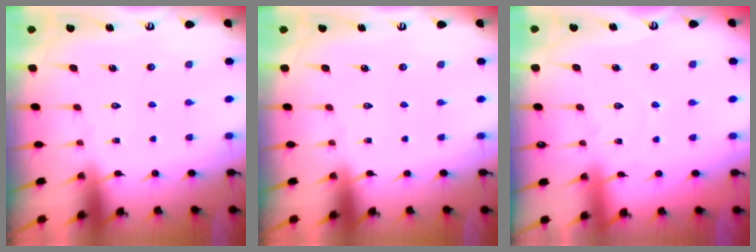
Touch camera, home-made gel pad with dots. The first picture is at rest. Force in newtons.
{"total": 0.0}
{"total": 2.6, "press": 2.6, "slide": 0.3}